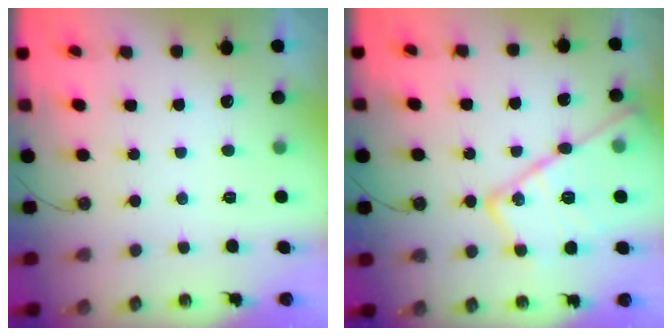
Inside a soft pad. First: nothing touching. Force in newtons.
{"total": 22.5, "press": 22.4, "slide": 2.1}